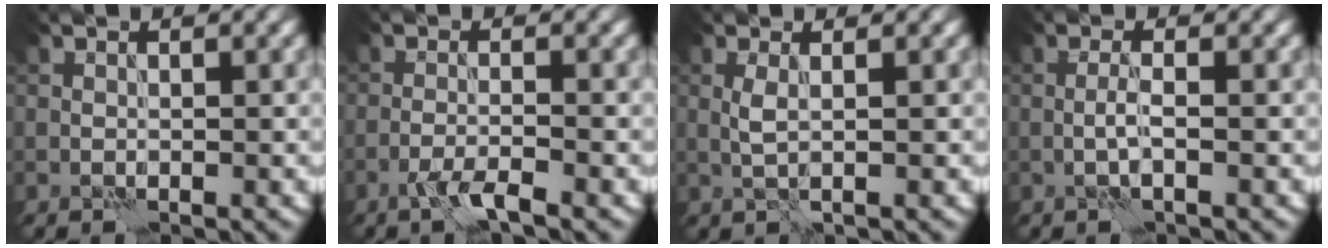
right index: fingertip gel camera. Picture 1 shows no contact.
{"total": 2.4, "force": [-1.6, 0.3, 1.7], "torque": [-0.032, 0.005, -0.039]}
{"total": 1.3, "force": [0.2, 0.2, 1.2], "torque": [-0.031, 0.003, 0.003]}
{"total": 1.5, "force": [-0.6, 0.1, 1.4], "torque": [-0.030, 0.003, -0.015]}